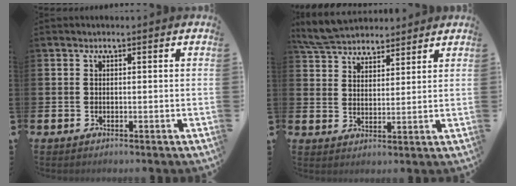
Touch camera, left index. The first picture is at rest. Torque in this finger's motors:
{"motor_torque": [1.07, -1.06, 0.88, 0.09]}